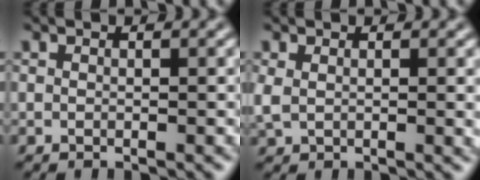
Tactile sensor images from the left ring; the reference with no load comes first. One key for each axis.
{"total": 2.0, "fx": 0.5, "fy": 1.1, "fz": 1.7, "tx": -0.043, "ty": -0.003, "tz": 0.018}